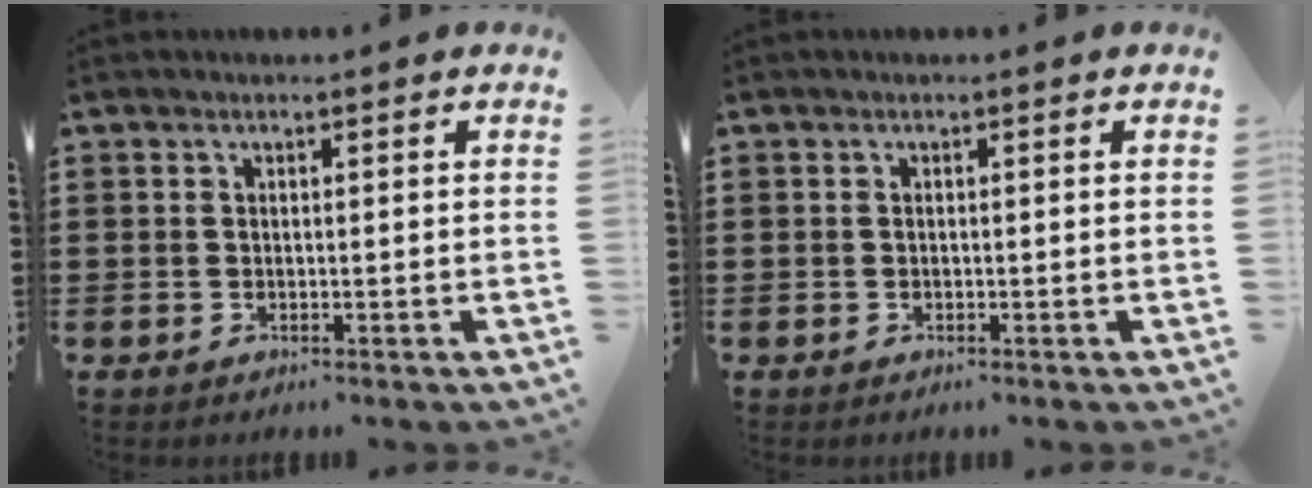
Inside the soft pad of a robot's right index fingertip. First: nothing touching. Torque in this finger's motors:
{"motor_torque": [1.49, 0.65, 0.04, 0.02]}